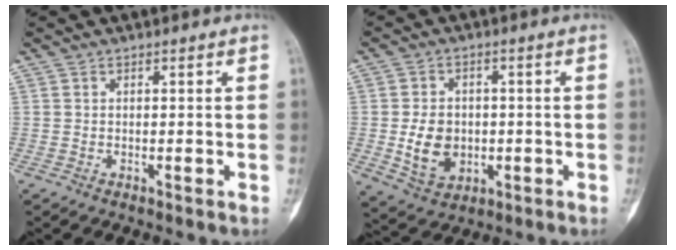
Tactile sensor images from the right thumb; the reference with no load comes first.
{"total": 8.4, "force": [-1.1, 6.5, 5.2], "torque": [-0.070, -0.001, -0.008]}